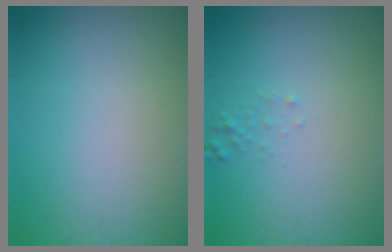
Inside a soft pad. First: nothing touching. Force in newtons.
{"total": 0.6, "press": 0.6, "slide": 0.1}